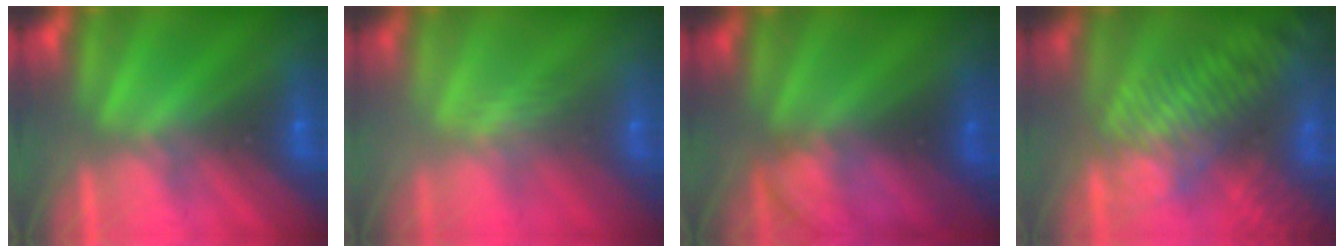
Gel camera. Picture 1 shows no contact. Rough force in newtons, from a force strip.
{"total": 2.4}
{"total": 2.3}
{"total": 8.1}